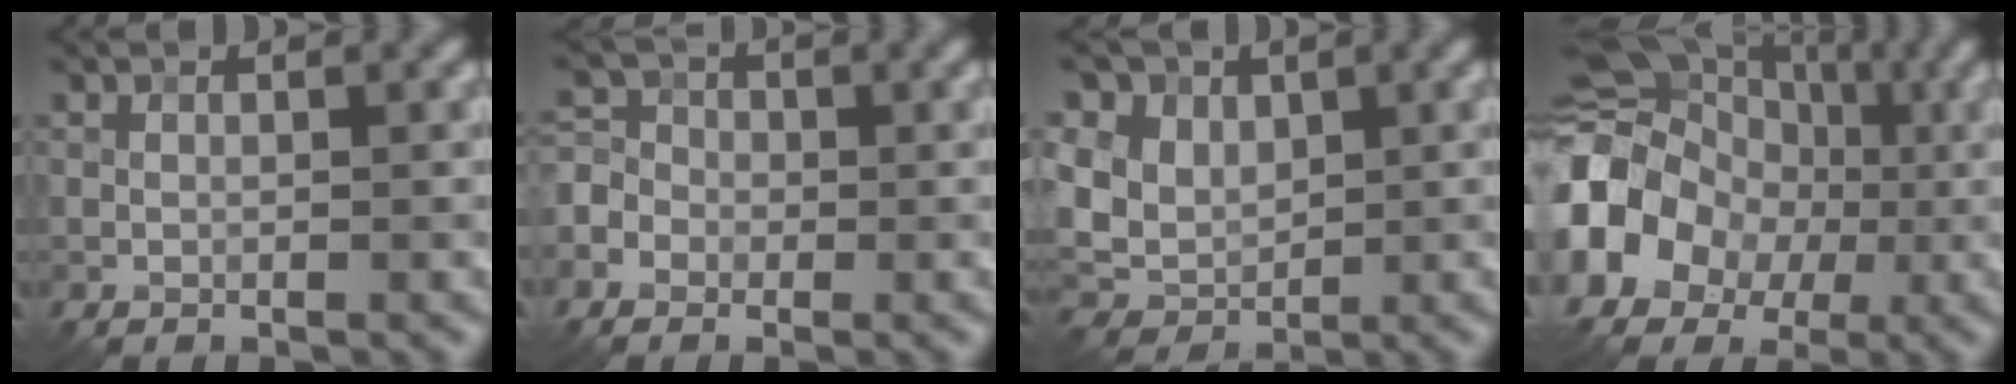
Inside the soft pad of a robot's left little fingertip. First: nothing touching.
{"total": 3.9, "force": [-1.5, 3.4, 1.2], "torque": [-0.008, 0.012, -0.047]}
{"total": 10.6, "force": [3.9, 8.3, 5.2], "torque": [-0.109, 0.031, 0.055]}
{"total": 9.8, "force": [-1.1, 8.4, 4.8], "torque": [-0.081, 0.013, -0.041]}